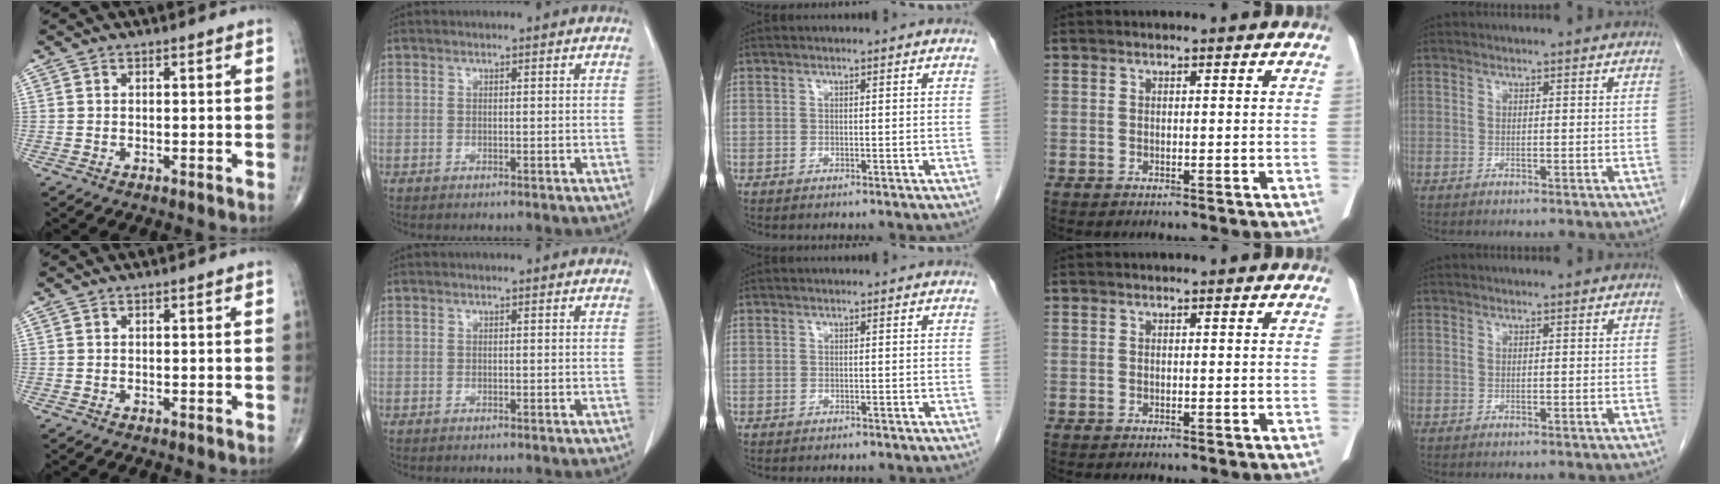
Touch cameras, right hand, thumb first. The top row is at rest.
{}